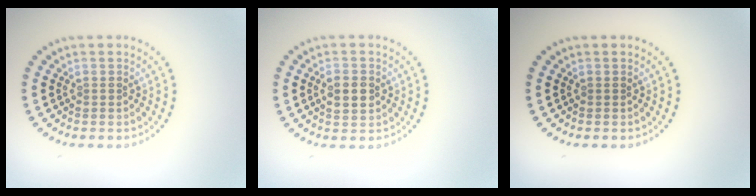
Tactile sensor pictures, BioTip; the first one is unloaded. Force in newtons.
{"total": 2.2, "press": 2.2, "slide": 0.0}
{"total": 0.0}